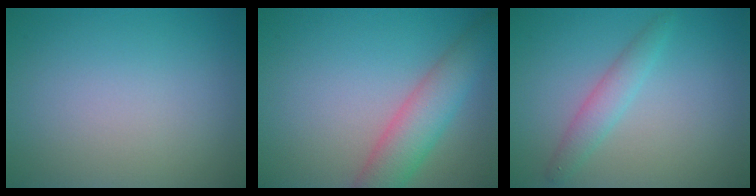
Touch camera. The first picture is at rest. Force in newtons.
{"total": 4.9, "press": 4.9, "slide": 0.2}
{"total": 2.1, "press": 2.1, "slide": 0.0}